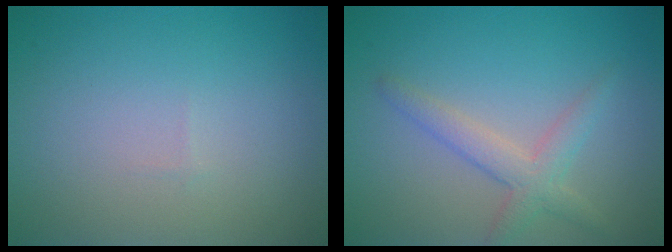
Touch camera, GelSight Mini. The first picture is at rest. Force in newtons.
{"total": 2.8, "press": 2.8, "slide": 0.2}